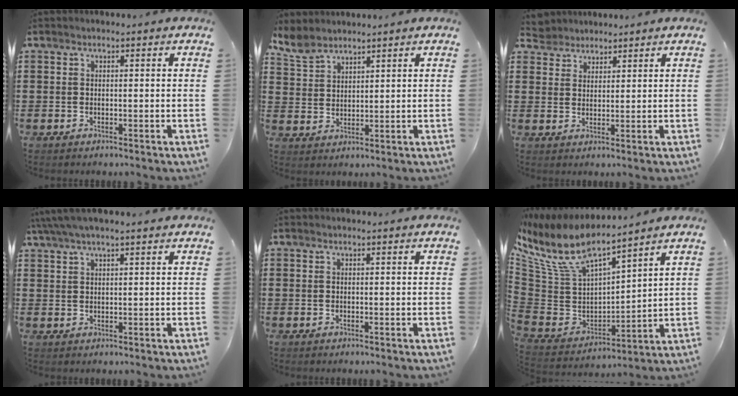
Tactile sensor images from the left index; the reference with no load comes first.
{"total": 4.2, "force": [3.8, 1.4, 1.0], "torque": [-0.033, -0.009, 0.074]}
{"total": 3.6, "force": [3.4, 1.2, -0.4], "torque": [-0.010, -0.006, 0.063]}
{"total": 3.3, "force": [2.4, 0.4, 2.3], "torque": [-0.048, 0.001, 0.045]}
{"total": 0.0}
{"total": 10.4, "force": [7.8, 3.3, 6.0], "torque": [-0.160, -0.055, 0.135]}